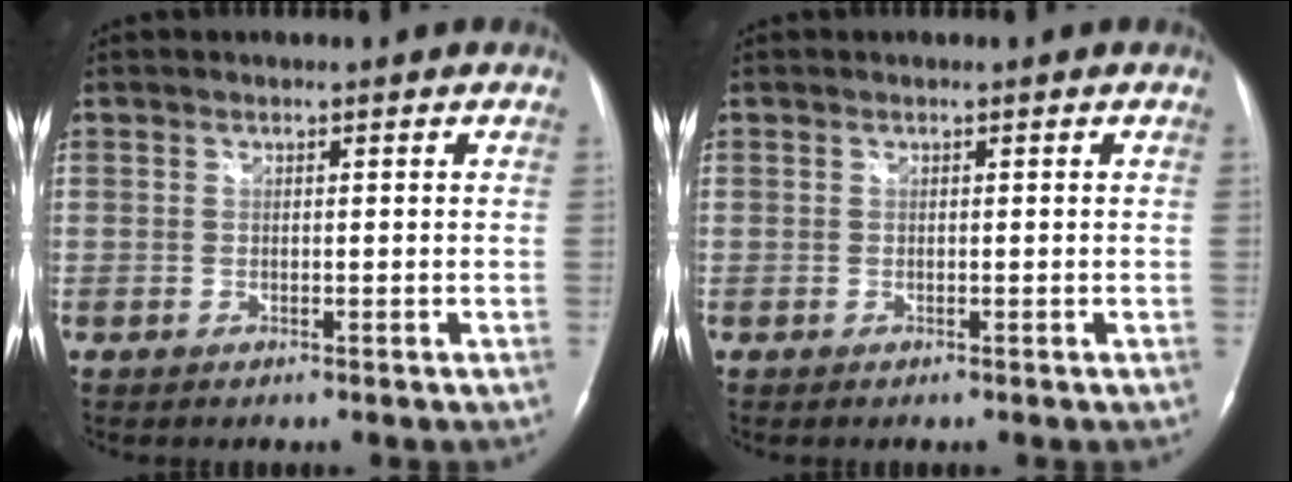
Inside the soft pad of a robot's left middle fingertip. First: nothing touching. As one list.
[{"total": 0.0}]